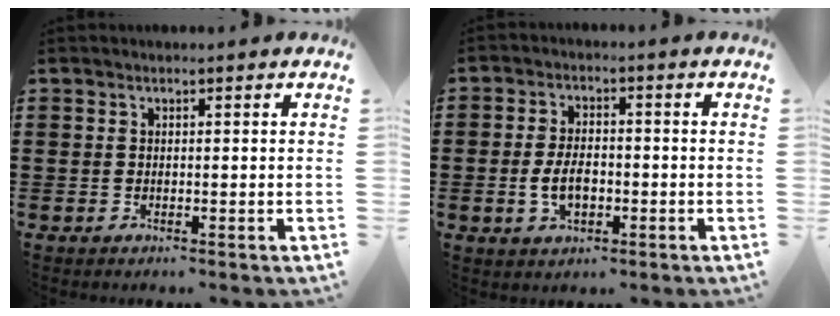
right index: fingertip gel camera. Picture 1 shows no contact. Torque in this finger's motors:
{"motor_torque": [1.15, 0.99, 0.07, -0.03]}